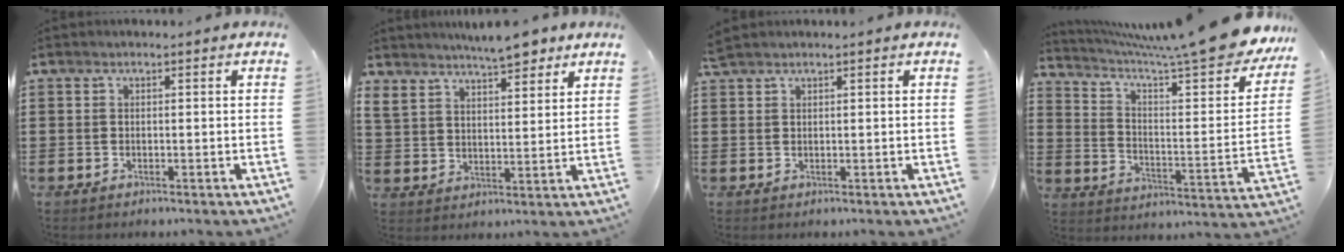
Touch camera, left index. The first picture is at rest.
{"total": 7.0, "force": [6.4, 1.9, 2.1], "torque": [-0.055, -0.018, 0.117]}
{"total": 1.3, "force": [1.1, 0.2, 0.5], "torque": [-0.013, 0.000, 0.022]}
{"total": 10.7, "force": [8.6, 0.4, 6.3], "torque": [-0.120, -0.069, 0.133]}